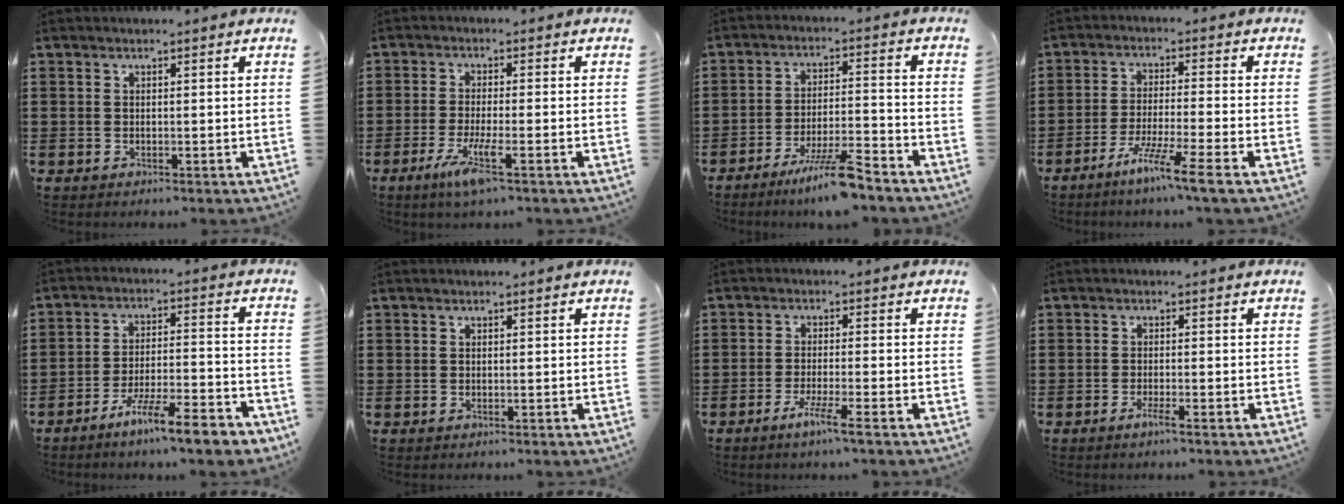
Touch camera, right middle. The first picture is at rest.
{"total": 5.5, "force": [-2.6, 0.3, 4.8], "torque": [-0.104, -0.019, -0.050]}
{"total": 7.6, "force": [-6.0, 0.3, 4.6], "torque": [-0.089, -0.006, -0.110]}
{"total": 6.8, "force": [-5.0, -0.8, 4.5], "torque": [-0.087, -0.015, -0.096]}
{"total": 9.6, "force": [-7.6, 1.1, 5.7], "torque": [-0.095, 0.011, -0.142]}
{"total": 0.0}
{"total": 4.0, "force": [-2.7, -0.4, 2.9], "torque": [-0.045, -0.004, -0.047]}
{"total": 1.9, "force": [-1.2, 0.0, 1.5], "torque": [-0.032, -0.003, -0.024]}